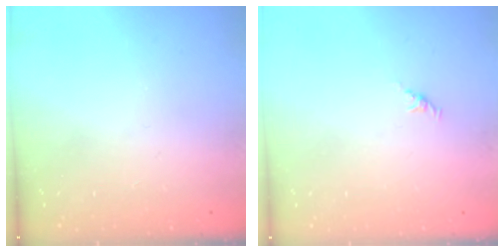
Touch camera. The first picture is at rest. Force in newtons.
{"total": 2.1, "press": 2.0, "slide": 0.7}